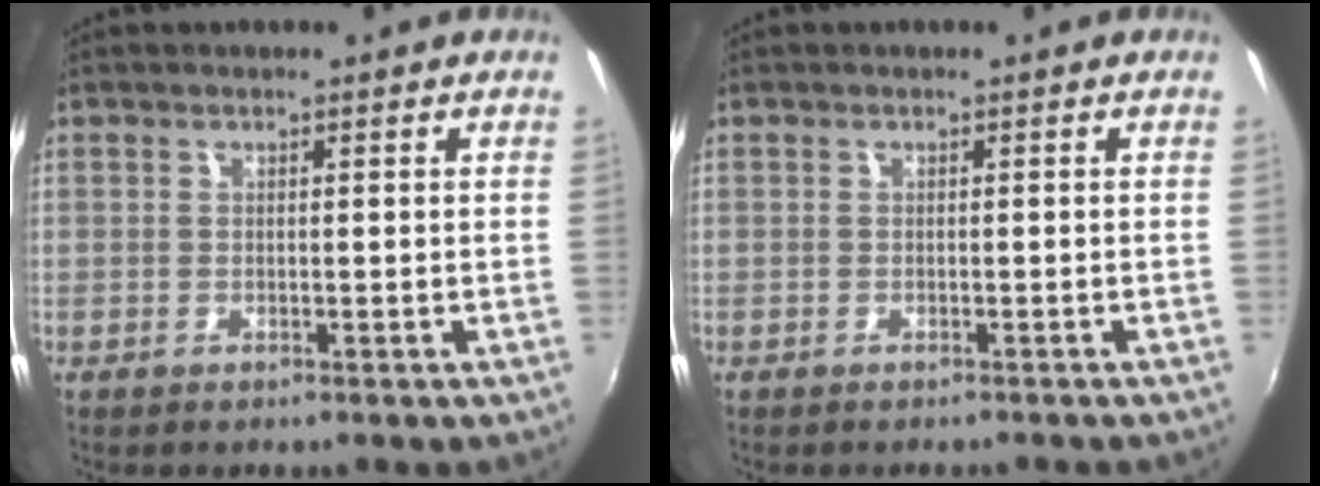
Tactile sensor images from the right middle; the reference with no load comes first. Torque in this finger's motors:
{"motor_torque": [0.94, -1.20, 0.08, 0.03]}